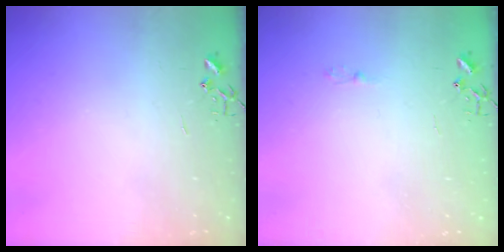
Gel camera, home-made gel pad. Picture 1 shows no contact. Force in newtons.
{"total": 2.5, "press": 2.5, "slide": 0.3}